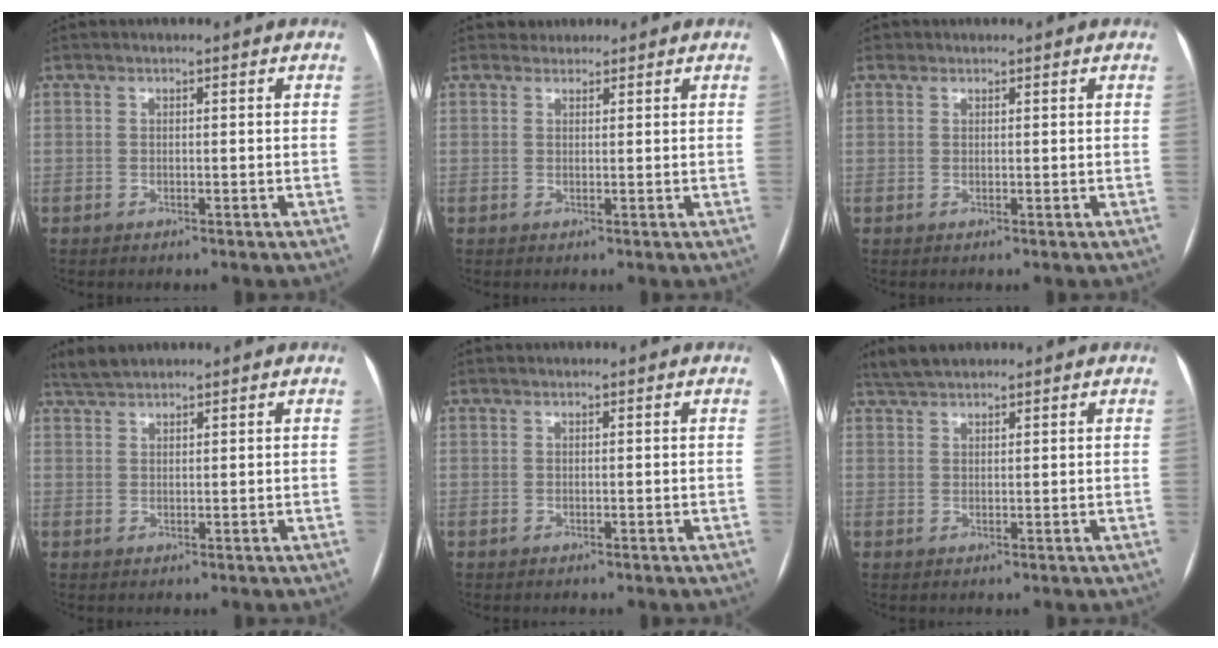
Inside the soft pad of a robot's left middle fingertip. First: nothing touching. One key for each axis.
{"total": 1.4, "fx": 1.2, "fy": 0.7, "fz": -0.3, "tx": 0.007, "ty": 0.009, "tz": 0.015}
{"total": 0.8, "fx": 0.5, "fy": 0.6, "fz": 0.0, "tx": 0.002, "ty": 0.001, "tz": 0.007}
{"total": 3.0, "fx": 2.8, "fy": 0.6, "fz": 0.9, "tx": -0.022, "ty": 0.018, "tz": 0.055}
{"total": 0.0}
{"total": 4.0, "fx": 3.5, "fy": 1.1, "fz": 1.6, "tx": -0.035, "ty": 0.022, "tz": 0.067}